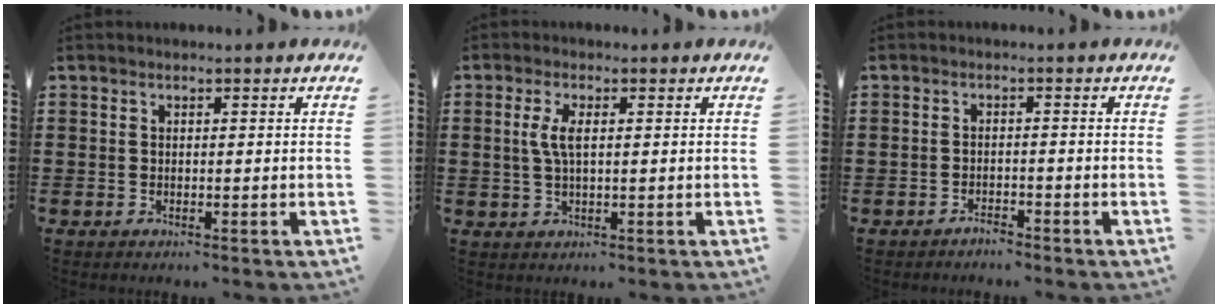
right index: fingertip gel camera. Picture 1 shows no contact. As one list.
[{"total": 3.4, "force": [0.7, 1.1, 3.1], "torque": [-0.069, 0.004, 0.008]}, {"total": 1.5, "force": [-1.5, 0.1, 0.0], "torque": [-0.003, 0.003, -0.030]}]